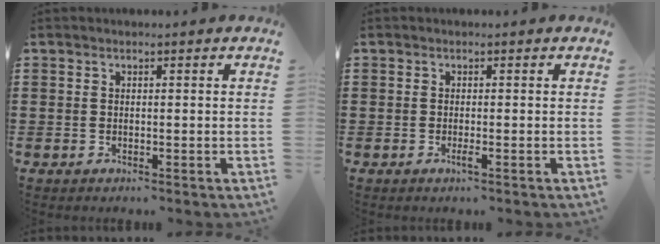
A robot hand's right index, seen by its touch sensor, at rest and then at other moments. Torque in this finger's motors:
{"motor_torque": [0.41, 0.04, 0.04, 0.04]}